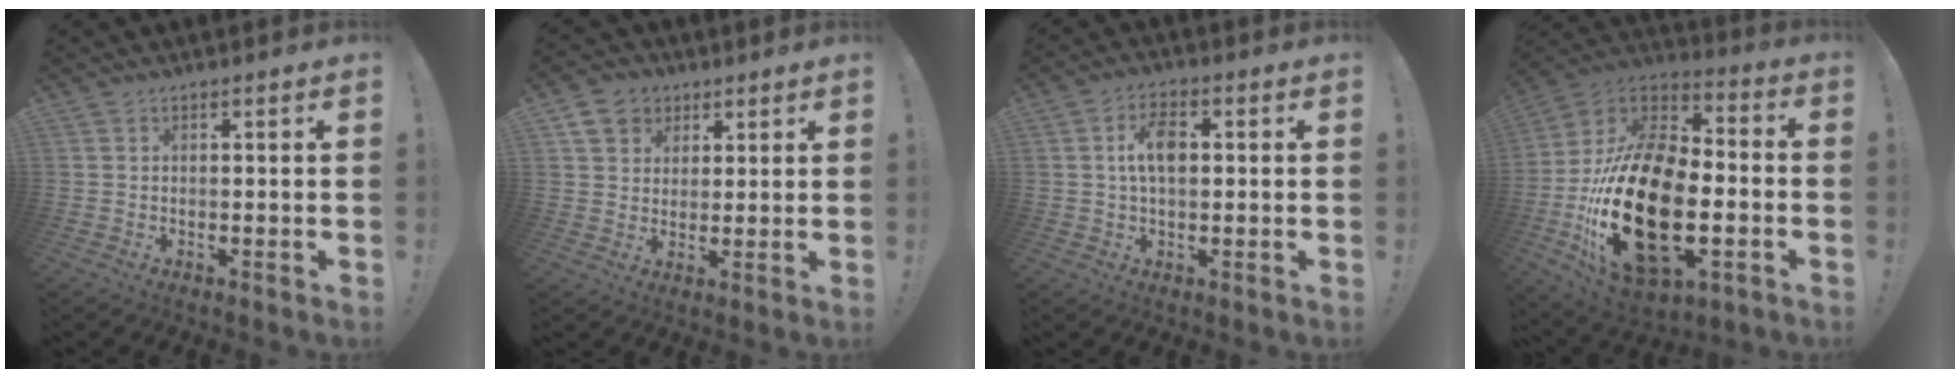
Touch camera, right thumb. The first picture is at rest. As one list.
[{"total": 8.7, "force": [4.3, 7.1, 2.7], "torque": [-0.036, -0.017, 0.086]}, {"total": 7.6, "force": [1.0, 4.1, 6.3], "torque": [-0.103, 0.005, 0.014]}, {"total": 31.4, "force": [-7.7, 17.9, 24.6], "torque": [-0.488, 0.029, -0.120]}]